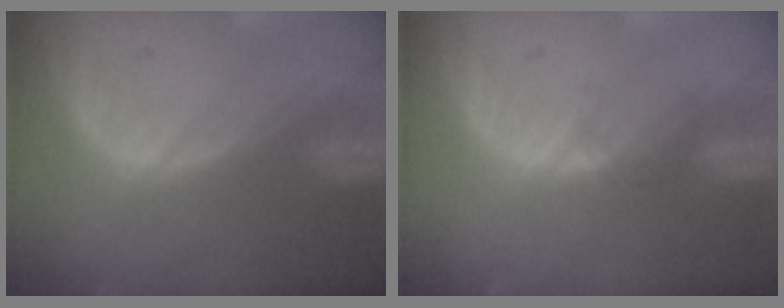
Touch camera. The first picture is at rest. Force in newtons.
{"total": 1.3, "press": 1.2, "slide": 0.2}